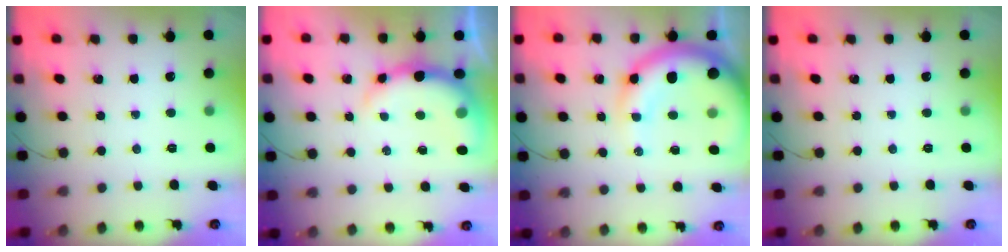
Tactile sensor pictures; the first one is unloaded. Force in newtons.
{"total": 8.7, "press": 8.5, "slide": 1.8}
{"total": 14.0, "press": 13.6, "slide": 3.6}
{"total": 0.0}